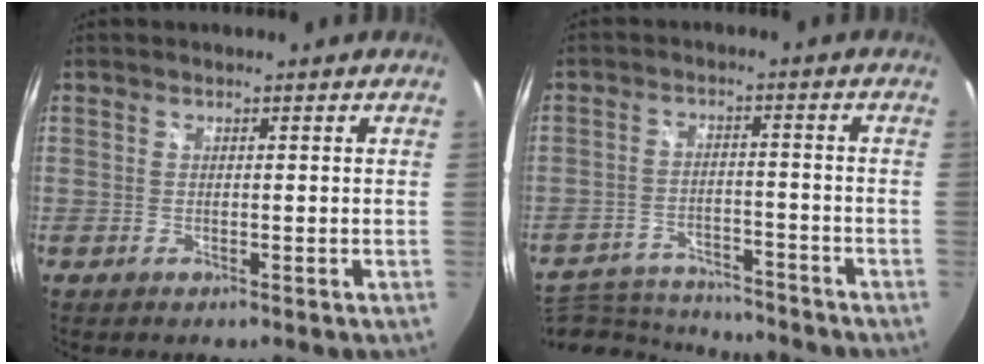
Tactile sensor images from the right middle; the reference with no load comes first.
{"total": 17.5, "force": [-15.4, 5.0, 6.7], "torque": [-0.160, -0.007, -0.237]}